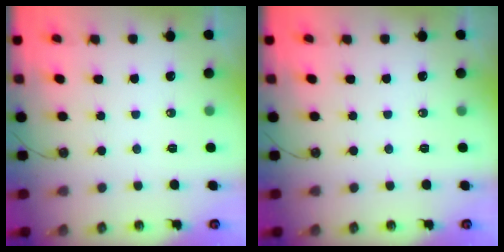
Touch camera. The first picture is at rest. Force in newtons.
{"total": 0.0}